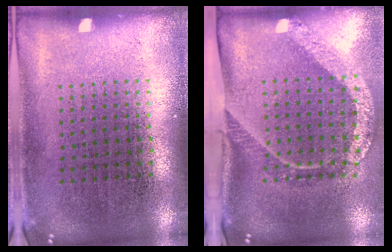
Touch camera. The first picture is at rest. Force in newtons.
{"total": 2.4, "press": 1.7, "slide": 1.7}